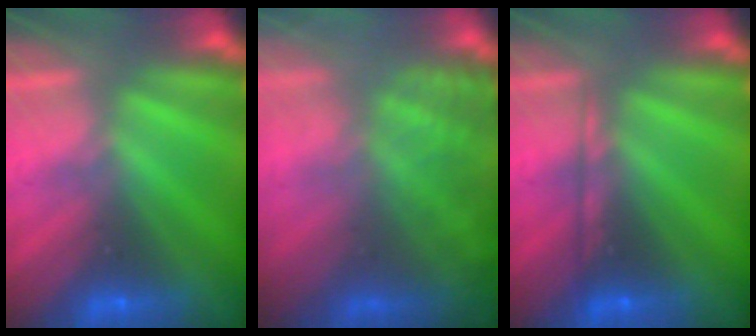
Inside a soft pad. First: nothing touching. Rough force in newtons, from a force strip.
{"total": 10.2}
{"total": 2.1}